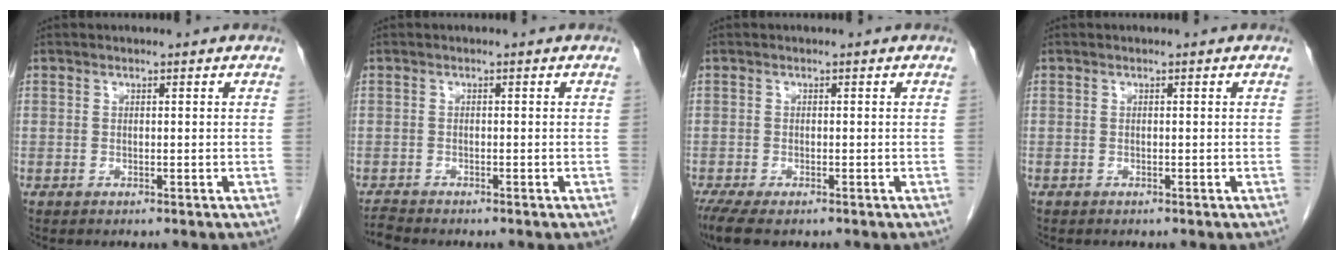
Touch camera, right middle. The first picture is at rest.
{"total": 1.6, "force": [-1.6, -0.2, 0.0], "torque": [-0.007, -0.011, -0.031]}
{"total": 5.6, "force": [-4.2, 1.7, 3.4], "torque": [-0.061, -0.016, -0.068]}
{"total": 0.0}